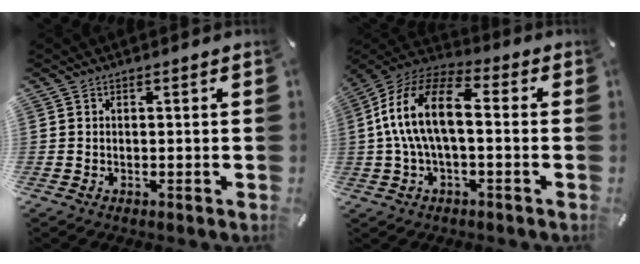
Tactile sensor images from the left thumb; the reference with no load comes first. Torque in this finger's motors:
{"motor_torque": [0.37, 1.44, 1.65, -1.12, 0.76]}